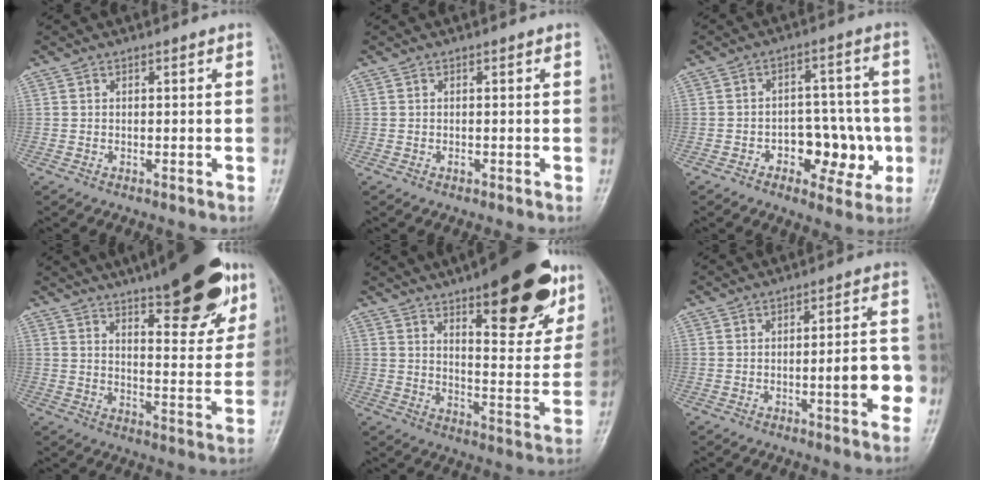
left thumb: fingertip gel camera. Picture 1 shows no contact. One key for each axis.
{"total": 0.8, "fx": -0.1, "fy": 0.4, "fz": 0.6, "tx": -0.006, "ty": 0.003, "tz": -0.002}
{"total": 11.0, "fx": -3.2, "fy": 6.6, "fz": 8.2, "tx": -0.074, "ty": 0.031, "tz": -0.042}
{"total": 19.7, "fx": 11.8, "fy": 6.4, "fz": 14.4, "tx": -0.159, "ty": -0.045, "tz": 0.168}
{"total": 22.2, "fx": 12.9, "fy": 7.6, "fz": 16.4, "tx": -0.181, "ty": -0.052, "tz": 0.184}
{"total": 8.1, "fx": -1.9, "fy": 1.8, "fz": 7.7, "tx": -0.098, "ty": 0.011, "tz": -0.026}